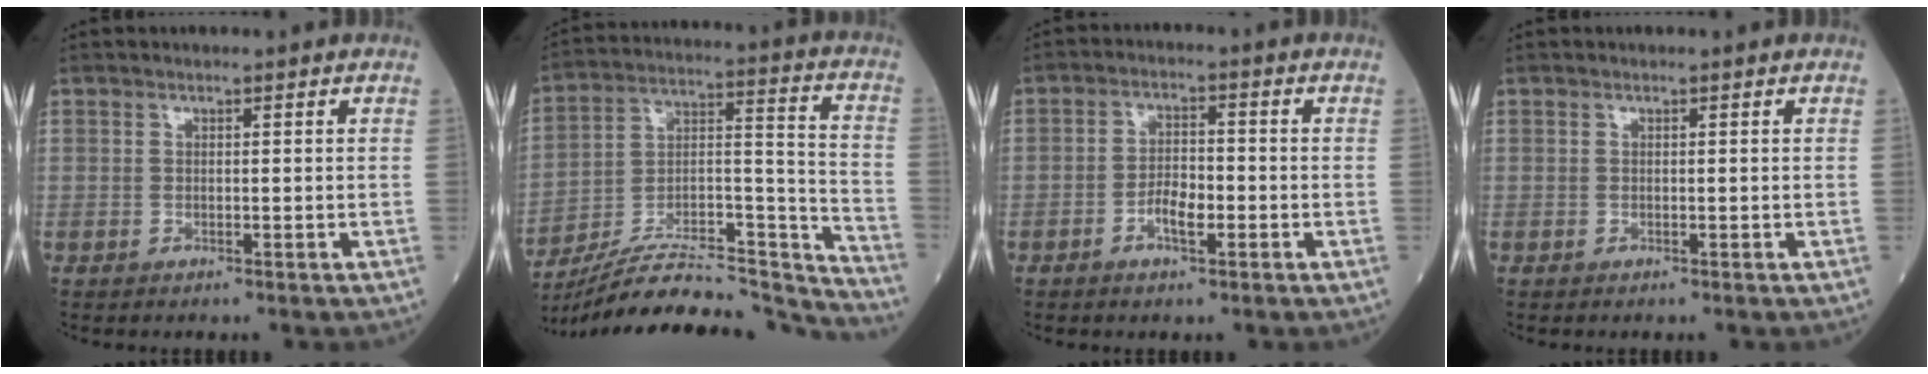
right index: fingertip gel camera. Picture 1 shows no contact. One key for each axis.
{"total": 27.1, "fx": -25.6, "fy": 2.3, "fz": 8.6, "tx": -0.126, "ty": 0.022, "tz": -0.394}
{"total": 4.1, "fx": -1.7, "fy": 1.1, "fz": 3.6, "tx": -0.070, "ty": 0.004, "tz": -0.034}
{"total": 0.0}